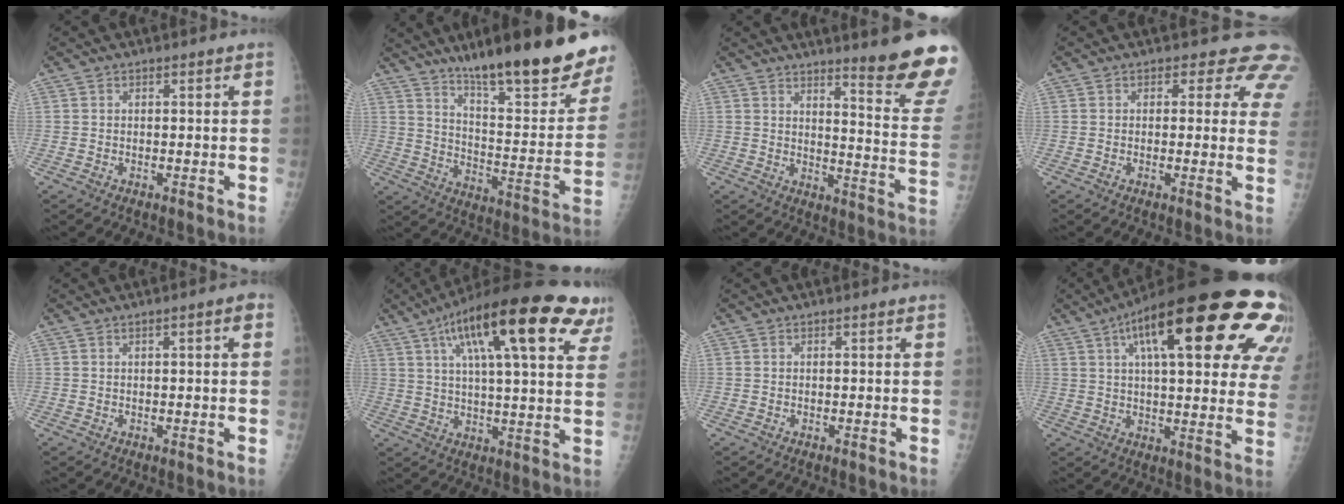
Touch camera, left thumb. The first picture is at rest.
{"total": 25.9, "force": [19.0, 4.3, 17.0], "torque": [-0.217, -0.098, 0.278]}
{"total": 15.4, "force": [12.6, 0.2, 8.8], "torque": [-0.092, -0.133, 0.159]}
{"total": 7.2, "force": [5.5, 4.0, 2.5], "torque": [0.018, -0.022, 0.034]}
{"total": 2.0, "force": [0.5, 0.4, 1.9], "torque": [-0.030, 0.008, 0.007]}
{"total": 26.6, "force": [13.5, 7.1, 21.8], "torque": [-0.317, 0.002, 0.194]}
{"total": 0.0}
{"total": 29.6, "force": [13.2, 9.4, 24.8], "torque": [-0.260, 0.005, 0.179]}